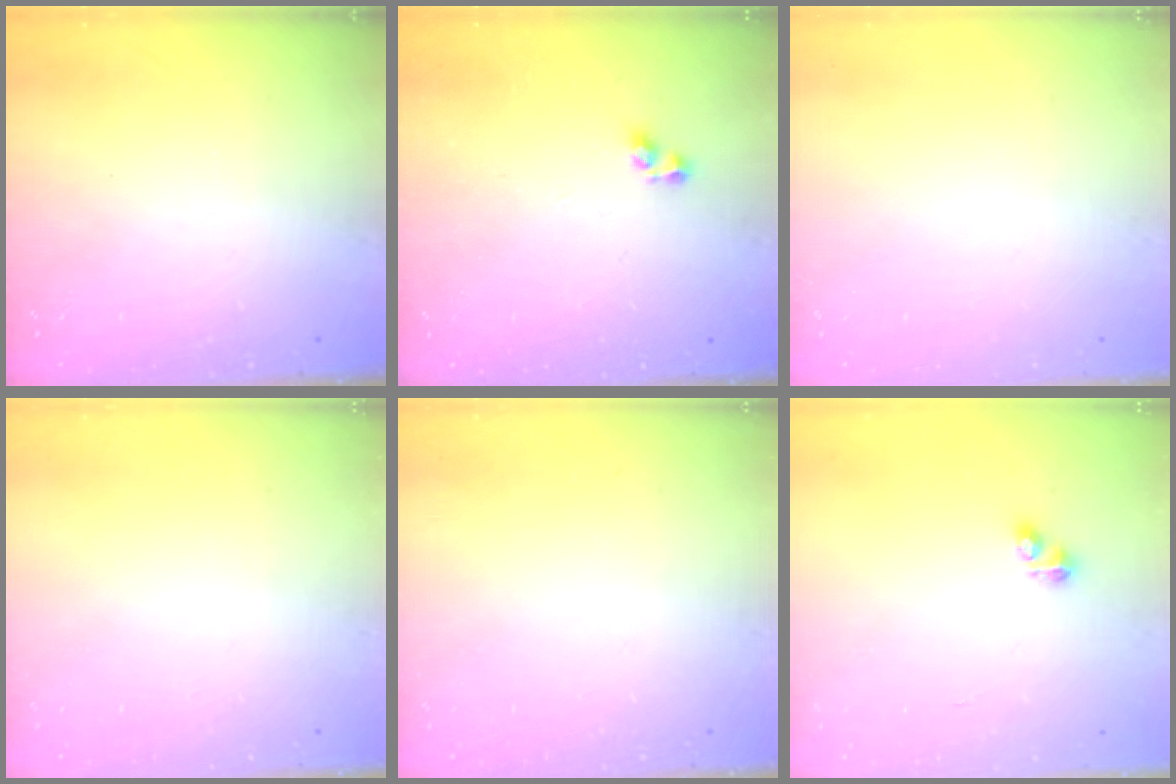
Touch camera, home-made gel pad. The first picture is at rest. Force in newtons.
{"total": 3.6, "press": 3.6, "slide": 0.5}
{"total": 0.0}
{"total": 0.0}
{"total": 0.0}
{"total": 2.9, "press": 2.8, "slide": 0.4}